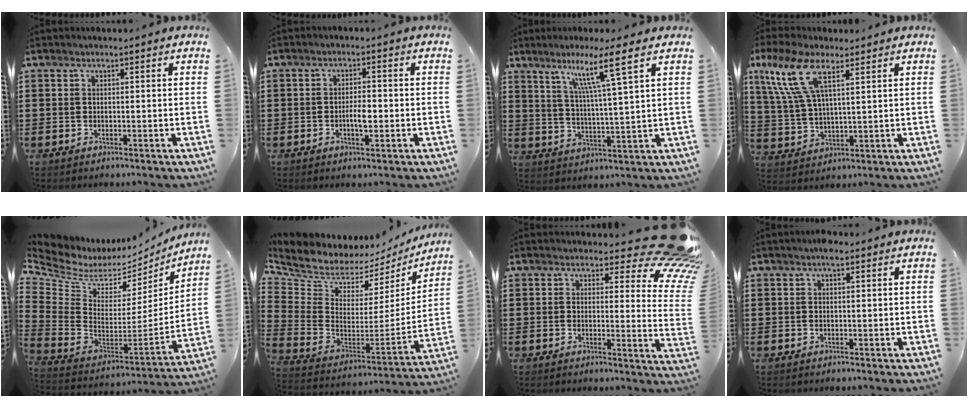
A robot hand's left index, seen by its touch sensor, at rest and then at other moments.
{"total": 3.3, "force": [-0.7, 1.1, 3.0], "torque": [-0.055, 0.006, -0.013]}
{"total": 9.3, "force": [5.6, -0.9, 7.3], "torque": [-0.149, -0.013, 0.089]}
{"total": 10.8, "force": [6.2, 3.9, 7.9], "torque": [-0.192, -0.002, 0.110]}
{"total": 5.2, "force": [3.3, 3.5, 2.1], "torque": [-0.078, -0.039, 0.052]}
{"total": 5.5, "force": [5.0, 2.3, 0.5], "torque": [-0.050, -0.057, 0.086]}
{"total": 9.3, "force": [7.1, 2.2, 5.6], "torque": [-0.075, -0.052, 0.126]}
{"total": 1.3, "force": [0.7, 0.5, 0.9], "torque": [-0.021, 0.004, 0.013]}